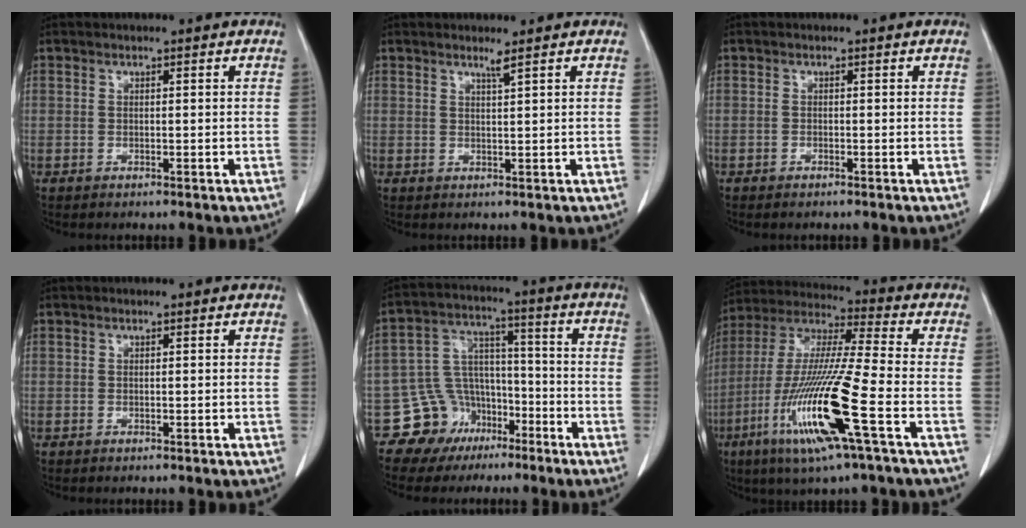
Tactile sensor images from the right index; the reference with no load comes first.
{"total": 1.2, "force": [0.9, -0.5, 0.7], "torque": [-0.028, -0.012, 0.020]}
{"total": 0.6, "force": [-0.5, 0.2, 0.3], "torque": [-0.010, -0.003, -0.004]}
{"total": 0.0}
{"total": 10.0, "force": [-5.9, 8.0, 0.9], "torque": [-0.012, 0.058, -0.089]}
{"total": 18.1, "force": [-6.9, 0.0, 16.7], "torque": [-0.353, -0.028, -0.136]}